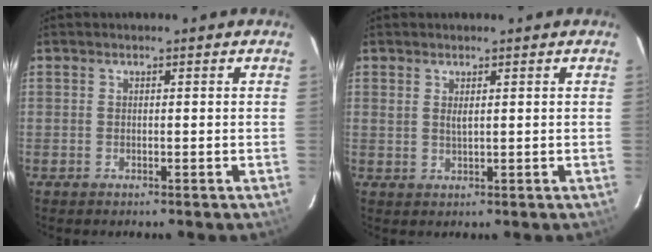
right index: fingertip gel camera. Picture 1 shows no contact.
{"total": 1.3, "force": [0.7, 0.4, 1.1], "torque": [-0.017, 0.002, 0.013]}